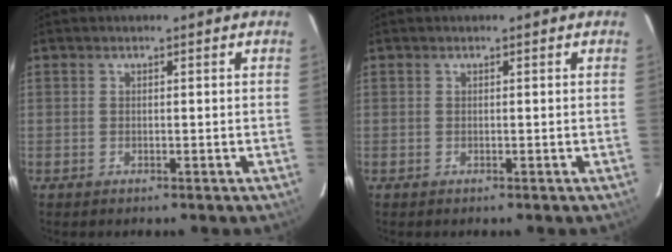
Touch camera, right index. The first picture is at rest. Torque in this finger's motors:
{"motor_torque": [0.00, 0.00, 0.00, 0.00]}